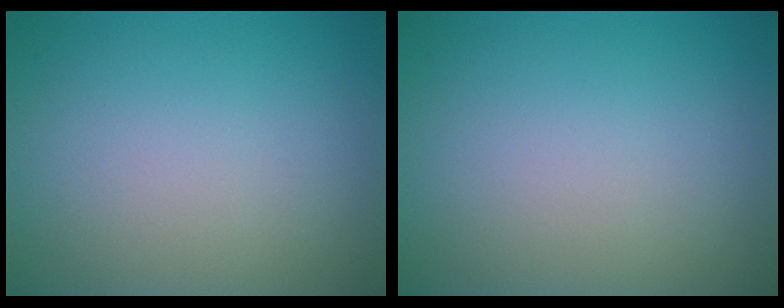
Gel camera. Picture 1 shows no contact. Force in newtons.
{"total": 0.0}